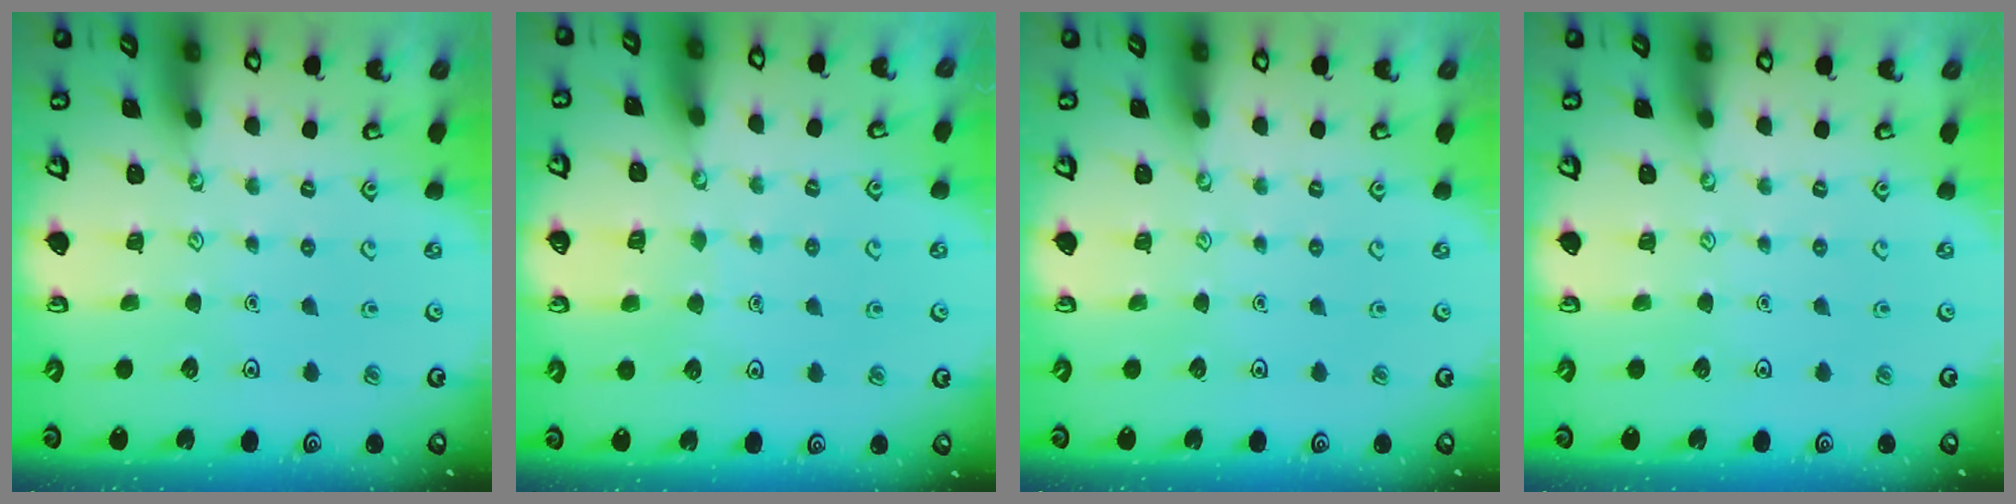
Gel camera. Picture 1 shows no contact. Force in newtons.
{"total": 3.5, "press": 3.5, "slide": 0.2}
{"total": 0.0}
{"total": 0.0}